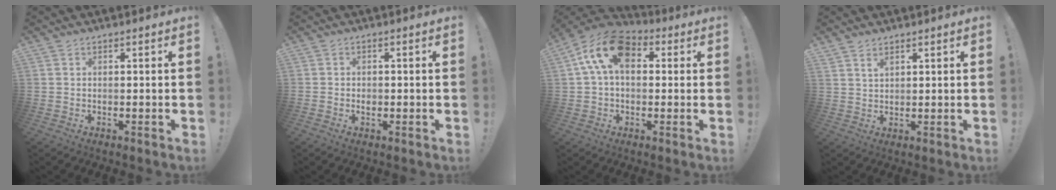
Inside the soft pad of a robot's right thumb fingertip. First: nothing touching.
{"total": 1.0, "force": [-0.6, 0.8, 0.4], "torque": [0.003, -0.001, -0.011]}
{"total": 14.8, "force": [4.2, 9.1, 10.9], "torque": [-0.202, 0.001, 0.073]}
{"total": 2.4, "force": [1.9, 1.0, 1.1], "torque": [-0.008, -0.015, 0.033]}